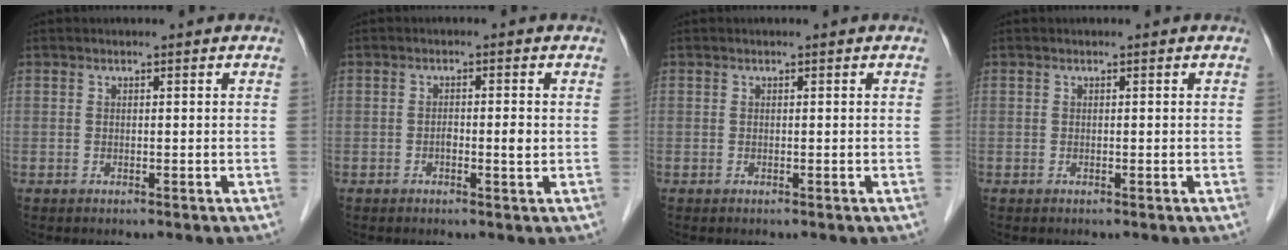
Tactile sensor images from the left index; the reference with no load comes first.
{"total": 2.0, "force": [-0.3, 0.5, 1.9], "torque": [-0.032, 0.002, -0.006]}
{"total": 0.0}
{"total": 0.0}